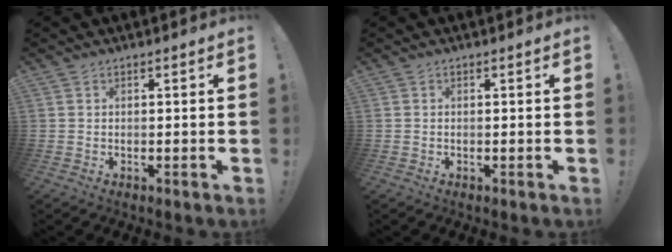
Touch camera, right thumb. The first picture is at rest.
{"total": 0.0}